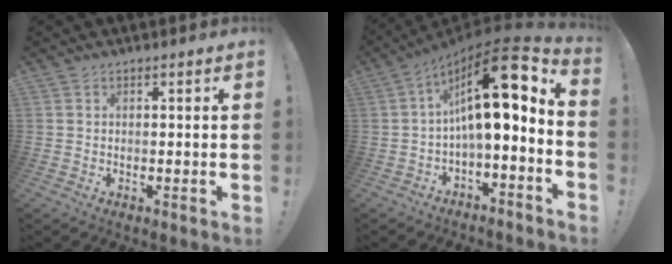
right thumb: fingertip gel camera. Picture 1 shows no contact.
{"total": 17.8, "force": [4.2, 5.4, 16.5], "torque": [-0.266, -0.024, 0.068]}